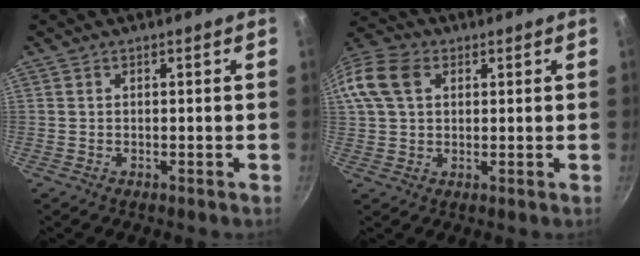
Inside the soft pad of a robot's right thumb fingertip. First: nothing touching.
{"total": 12.8, "force": [3.8, 9.2, 8.1], "torque": [-0.173, 0.025, 0.059]}